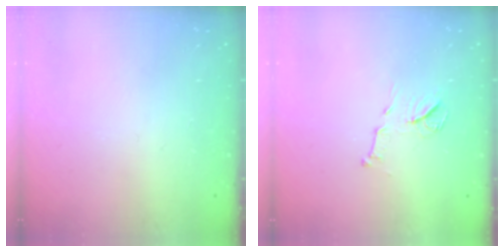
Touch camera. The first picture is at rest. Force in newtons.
{"total": 9.0, "press": 9.0, "slide": 0.2}